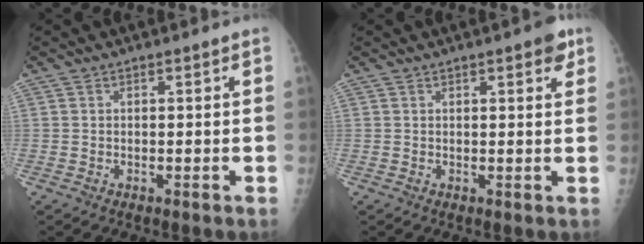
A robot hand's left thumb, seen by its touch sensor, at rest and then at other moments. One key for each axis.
{"total": 3.5, "fx": 2.0, "fy": 1.1, "fz": 2.7, "tx": -0.025, "ty": -0.005, "tz": 0.020}